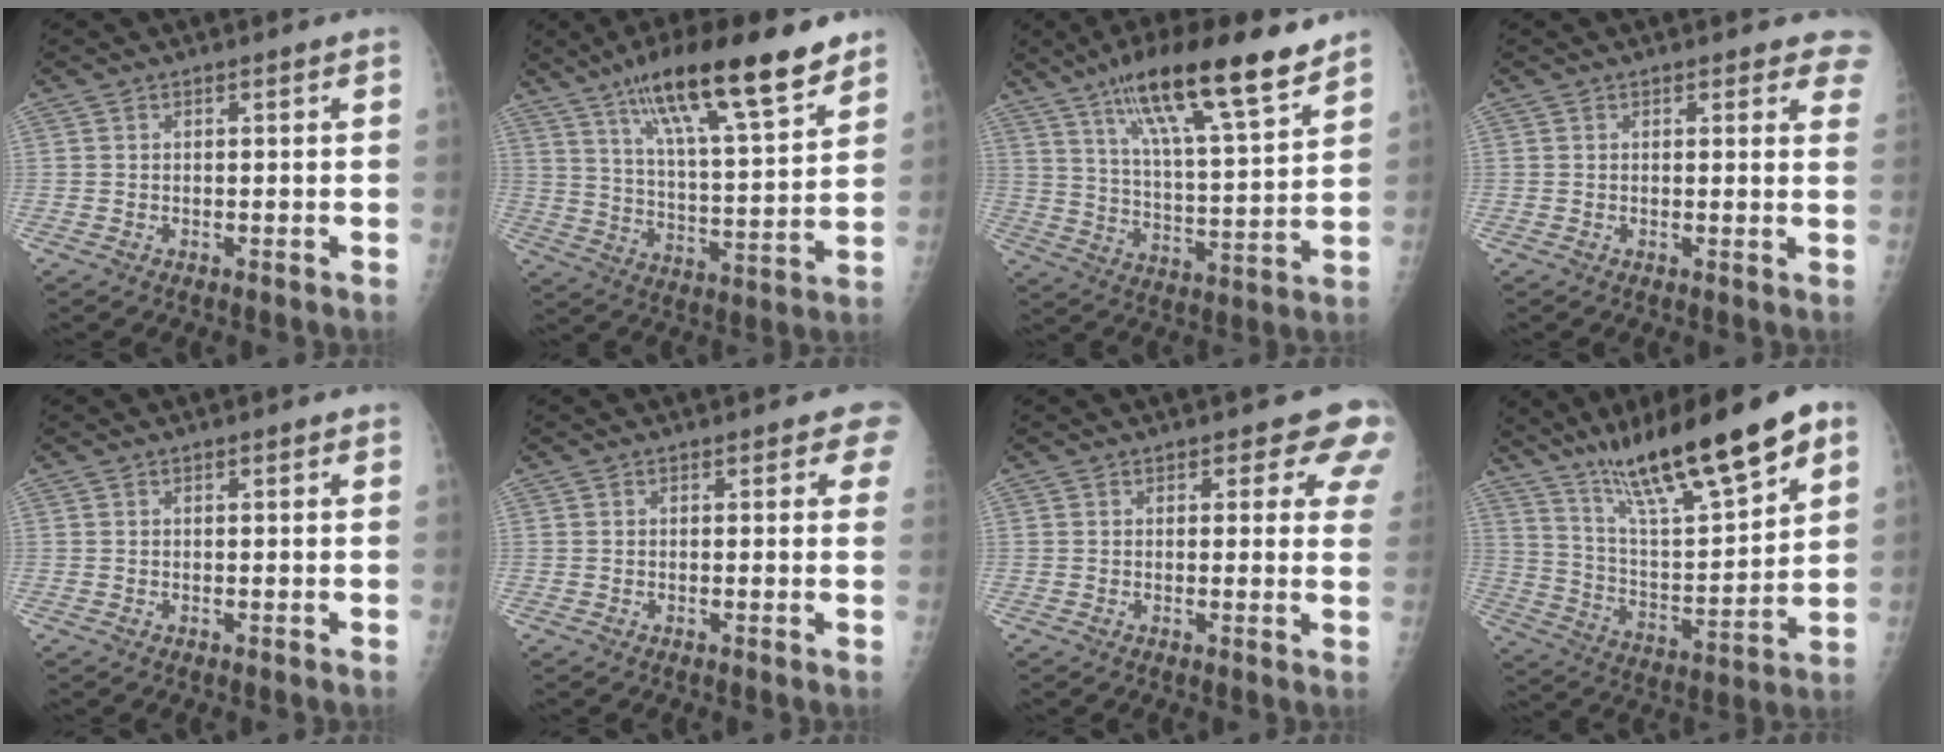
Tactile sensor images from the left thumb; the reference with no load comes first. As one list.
[{"total": 21.6, "force": [14.2, 4.6, 15.6], "torque": [-0.238, -0.049, 0.234]}, {"total": 20.3, "force": [13.5, 3.9, 14.6], "torque": [-0.227, -0.050, 0.226]}, {"total": 5.2, "force": [4.4, 2.1, 1.9], "torque": [0.017, -0.016, 0.031]}, {"total": 0.6, "force": [0.3, 0.3, 0.4], "torque": [-0.007, -0.001, 0.002]}, {"total": 2.7, "force": [1.6, 1.5, 1.6], "torque": [0.010, -0.004, 0.006]}, {"total": 7.3, "force": [5.2, 3.5, 3.8], "torque": [0.003, -0.022, 0.040]}, {"total": 23.6, "force": [15.0, 4.8, 17.6], "torque": [-0.275, -0.048, 0.259]}]